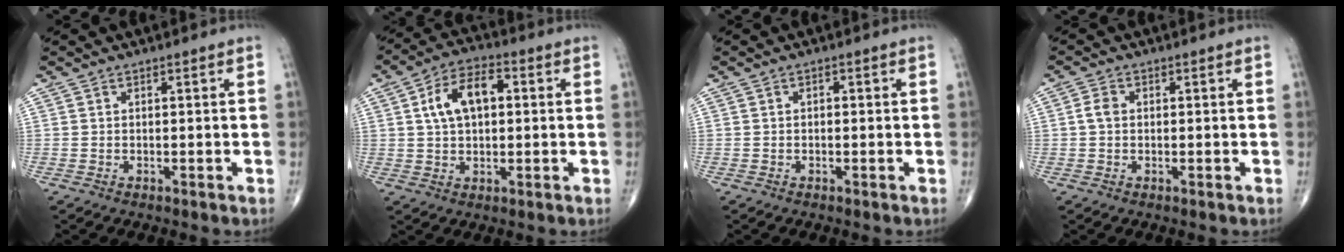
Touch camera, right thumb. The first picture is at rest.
{"total": 10.0, "force": [2.0, 5.8, 8.0], "torque": [-0.136, 0.020, 0.028]}
{"total": 0.6, "force": [0.0, 0.4, 0.5], "torque": [-0.005, 0.001, 0.000]}
{"total": 1.8, "force": [0.0, 1.3, 1.3], "torque": [-0.024, 0.004, -0.003]}